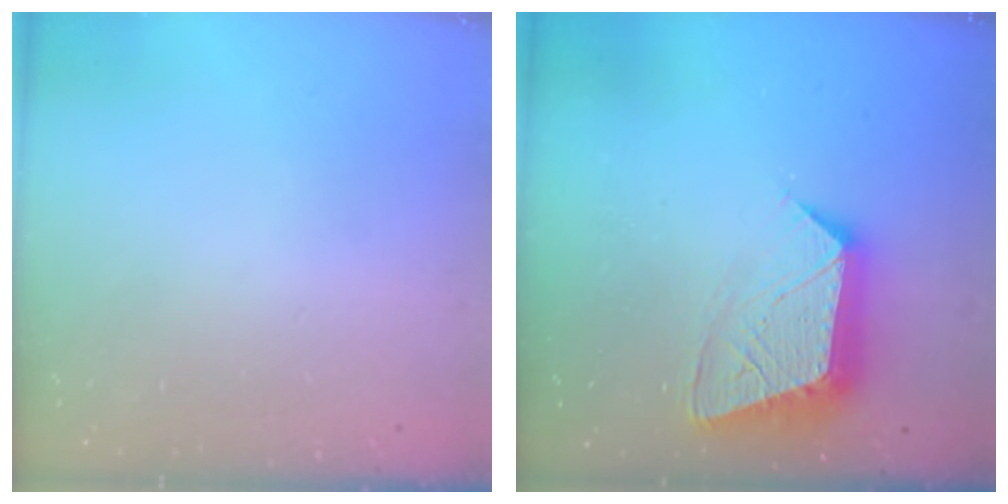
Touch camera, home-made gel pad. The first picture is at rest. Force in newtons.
{"total": 13.3, "press": 13.3, "slide": 1.0}